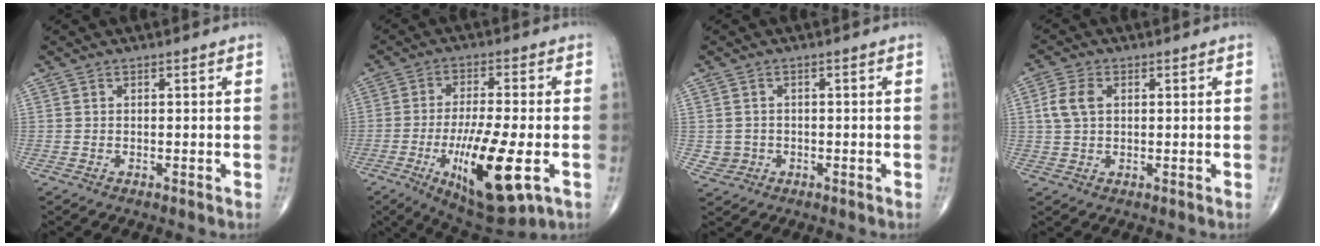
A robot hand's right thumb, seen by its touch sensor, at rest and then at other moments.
{"total": 16.4, "force": [-5.1, 4.7, 14.9], "torque": [-0.264, -0.007, -0.074]}
{"total": 2.6, "force": [-0.5, 2.5, 0.4], "torque": [0.004, 0.007, -0.006]}
{"total": 4.9, "force": [1.0, 3.2, 3.6], "torque": [-0.080, 0.006, 0.018]}